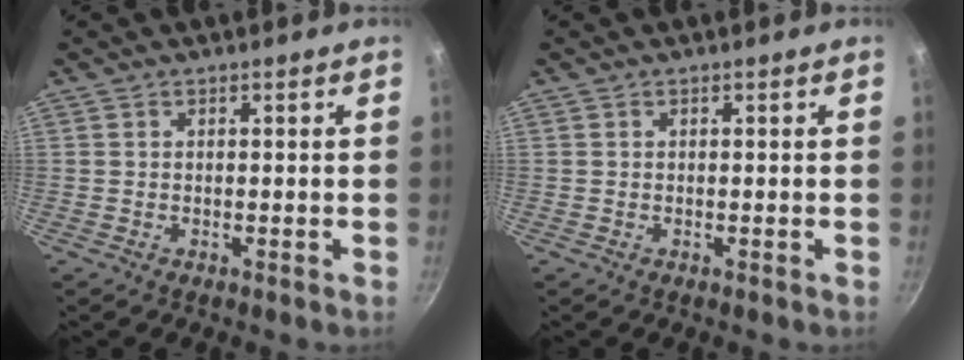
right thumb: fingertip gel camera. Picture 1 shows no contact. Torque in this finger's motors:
{"motor_torque": [-0.04, -0.03, 0.12, 0.11, 0.00]}